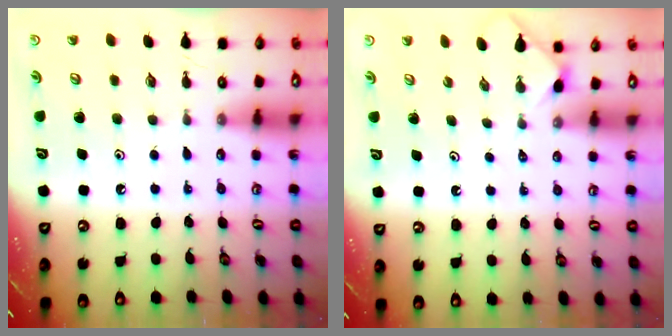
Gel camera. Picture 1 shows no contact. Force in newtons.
{"total": 0.0}